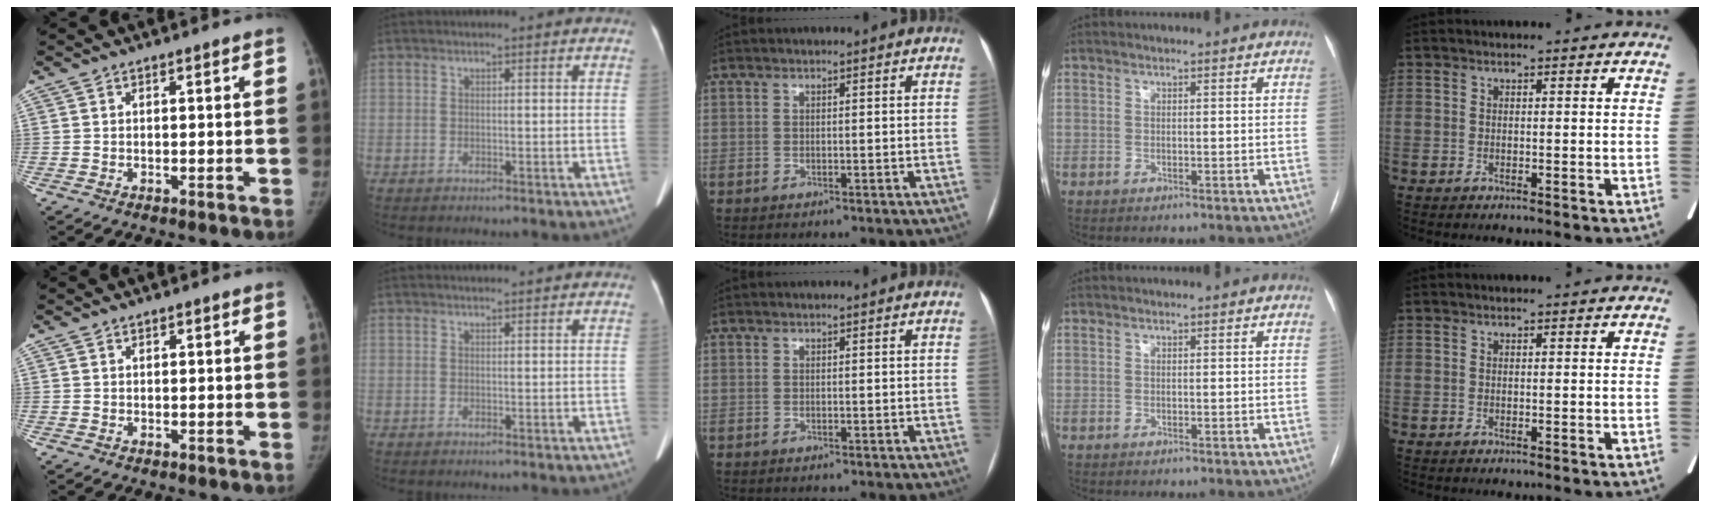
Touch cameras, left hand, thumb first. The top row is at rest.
{"thumb": {"total": 0.6, "force": [0.2, 0.6, 0.1], "torque": [0.009, 0.002, 0.002]}, "index": {"total": 2.0, "force": [2.0, 0.1, 0.6], "torque": [-0.011, 0.011, 0.027]}}